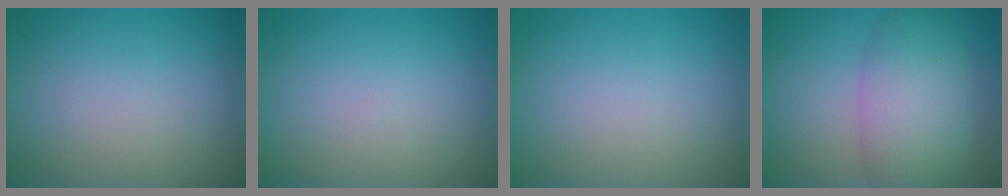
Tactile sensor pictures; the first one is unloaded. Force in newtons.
{"total": 0.0}
{"total": 0.0}
{"total": 6.8, "press": 6.8, "slide": 0.4}